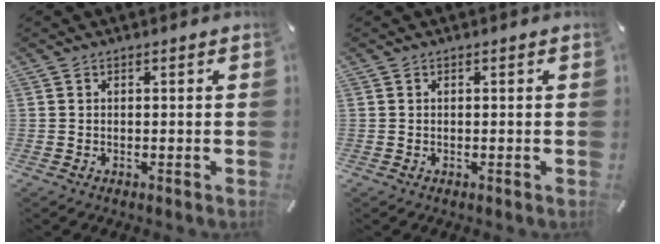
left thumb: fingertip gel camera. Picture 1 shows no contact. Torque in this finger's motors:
{"motor_torque": [0.06, 0.11, -0.06, 0.01, 0.00]}